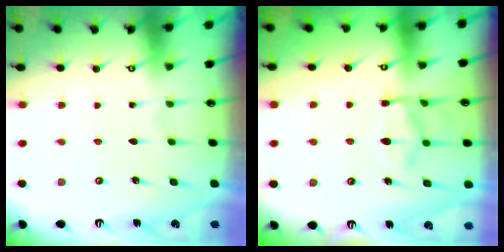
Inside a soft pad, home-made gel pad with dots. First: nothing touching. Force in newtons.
{"total": 12.2, "press": 12.2, "slide": 1.2}